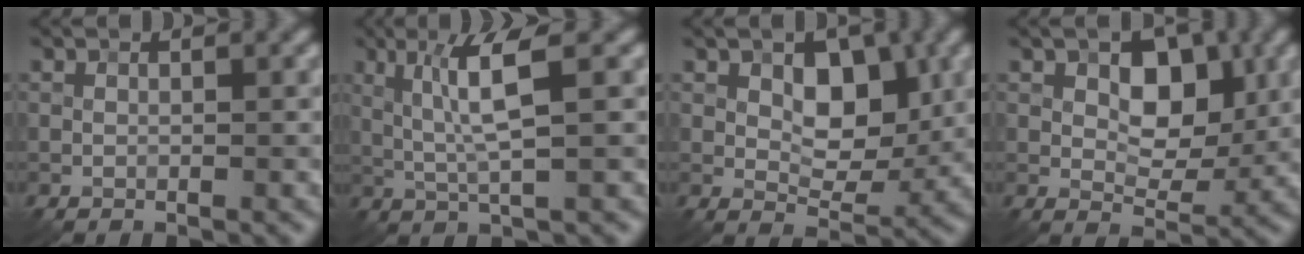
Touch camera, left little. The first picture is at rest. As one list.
[{"total": 4.4, "force": [1.1, 0.1, 4.3], "torque": [-0.092, 0.002, 0.029]}, {"total": 5.0, "force": [1.4, 3.1, 3.7], "torque": [-0.049, -0.005, 0.017]}, {"total": 5.5, "force": [1.5, 3.5, 4.0], "torque": [-0.054, -0.003, 0.017]}]